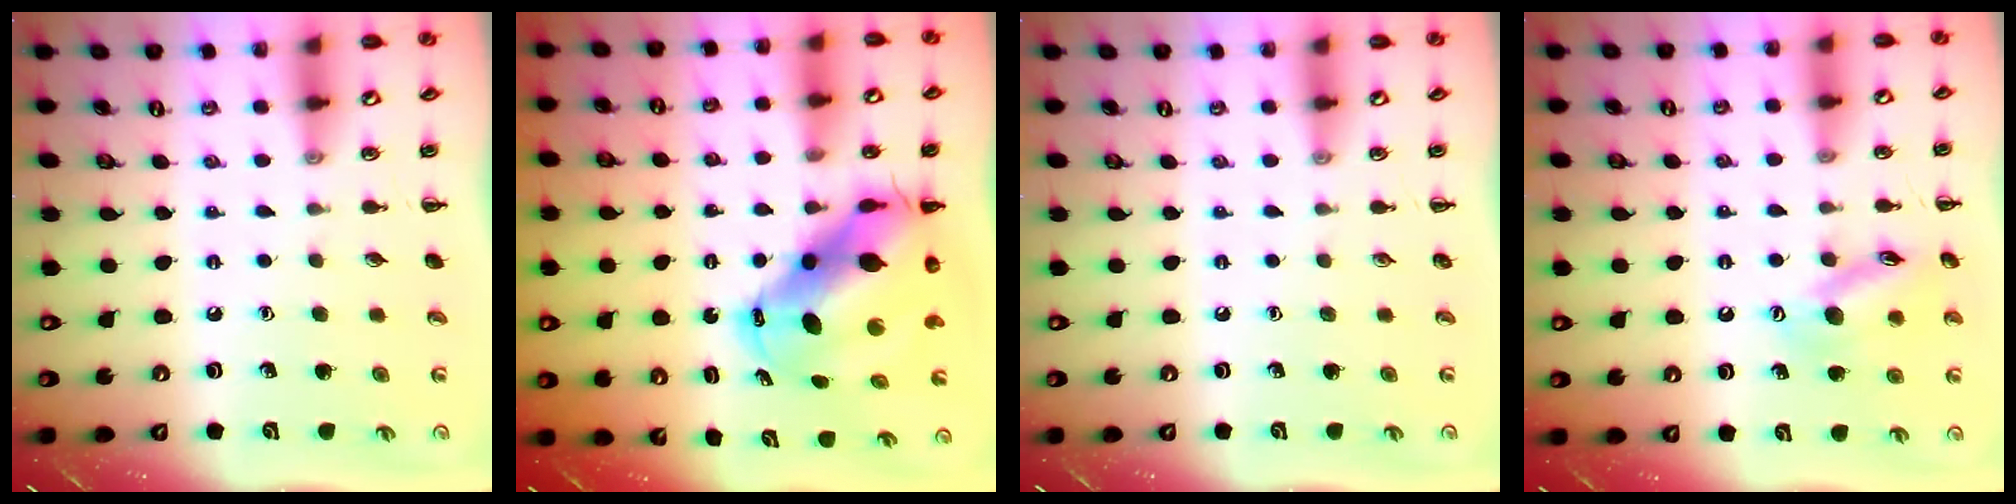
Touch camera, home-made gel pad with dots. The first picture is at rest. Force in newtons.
{"total": 13.2, "press": 12.7, "slide": 3.8}
{"total": 0.0}
{"total": 12.5, "press": 12.3, "slide": 2.0}